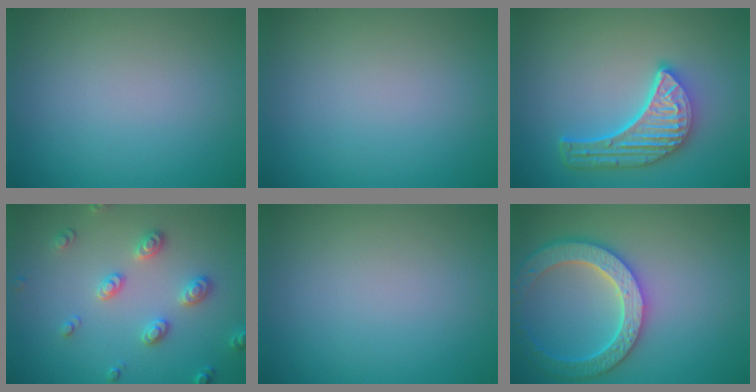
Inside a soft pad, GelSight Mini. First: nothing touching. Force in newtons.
{"total": 0.0}
{"total": 5.7, "press": 4.3, "slide": 3.7}
{"total": 2.8, "press": 2.7, "slide": 0.8}
{"total": 0.0}
{"total": 5.8, "press": 5.2, "slide": 2.4}